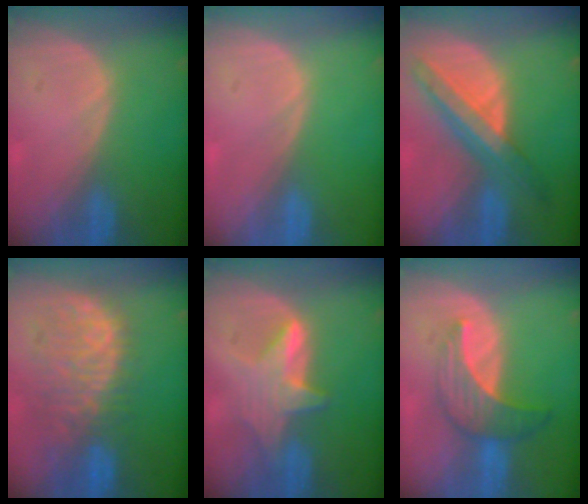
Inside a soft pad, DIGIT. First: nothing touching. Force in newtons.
{"total": 0.0}
{"total": 8.6, "press": 7.4, "slide": 4.5}
{"total": 10.7, "press": 9.4, "slide": 5.2}
{"total": 5.9, "press": 5.8, "slide": 0.8}
{"total": 7.3, "press": 6.6, "slide": 3.1}